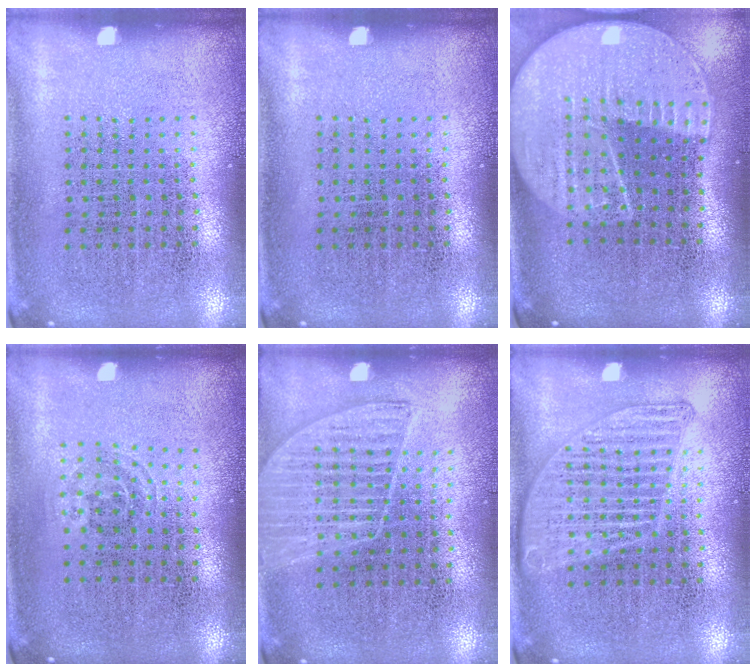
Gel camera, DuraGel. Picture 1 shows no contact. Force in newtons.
{"total": 0.0}
{"total": 2.3, "press": 2.0, "slide": 1.2}
{"total": 0.7, "press": 0.5, "slide": 0.5}
{"total": 1.4, "press": 1.2, "slide": 0.6}
{"total": 1.2, "press": 1.2, "slide": 0.1}